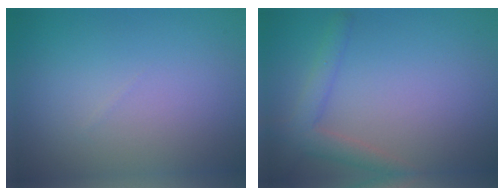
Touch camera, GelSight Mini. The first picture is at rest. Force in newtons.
{"total": 2.9, "press": 2.9, "slide": 0.2}